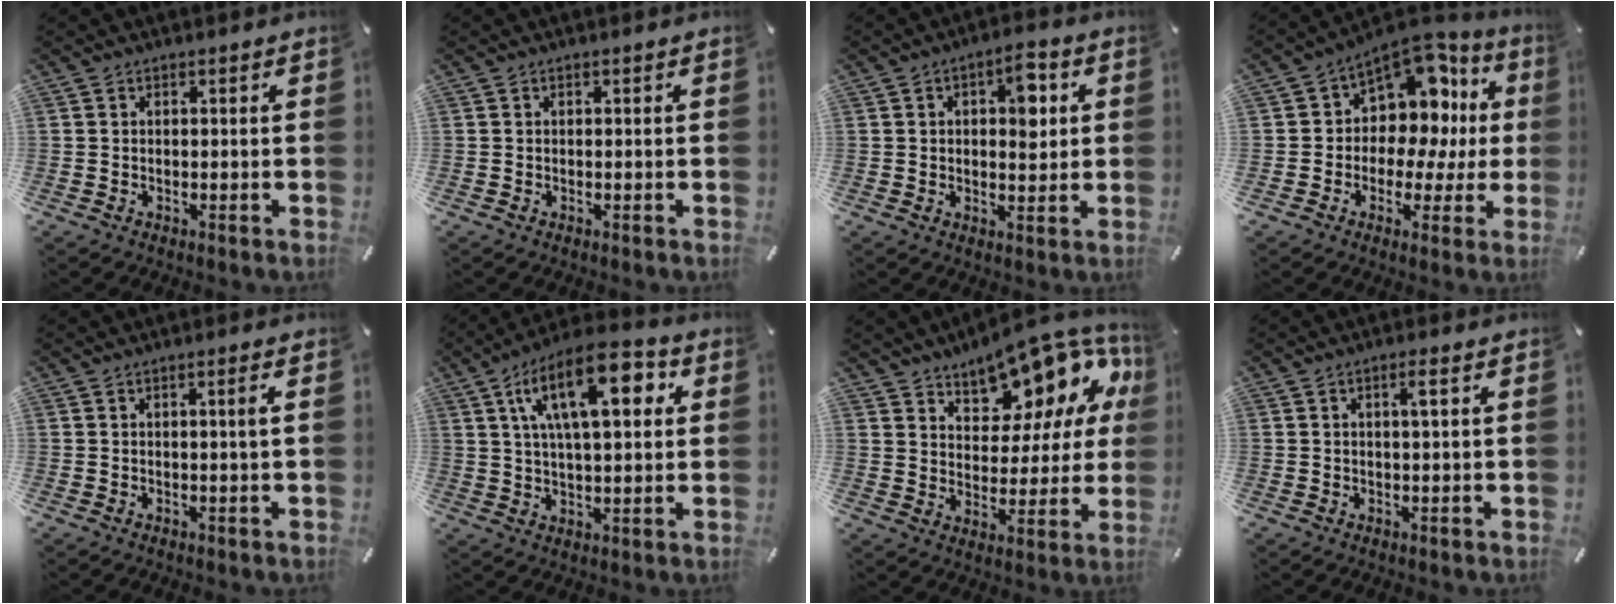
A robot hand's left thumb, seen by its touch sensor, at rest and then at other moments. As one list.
[{"total": 0.0}, {"total": 7.8, "force": [1.7, 4.3, 6.3], "torque": [-0.075, -0.006, 0.022]}, {"total": 12.0, "force": [5.0, 9.0, 6.2], "torque": [-0.073, -0.061, 0.089]}, {"total": 2.2, "force": [0.2, -0.1, 2.1], "torque": [-0.038, -0.002, 0.001]}, {"total": 17.2, "force": [6.4, 7.3, 14.2], "torque": [-0.233, -0.006, 0.101]}, {"total": 14.4, "force": [11.3, 7.0, 5.3], "torque": [-0.072, -0.101, 0.196]}, {"total": 2.5, "force": [0.7, 0.4, 2.4], "torque": [-0.048, 0.004, 0.010]}]